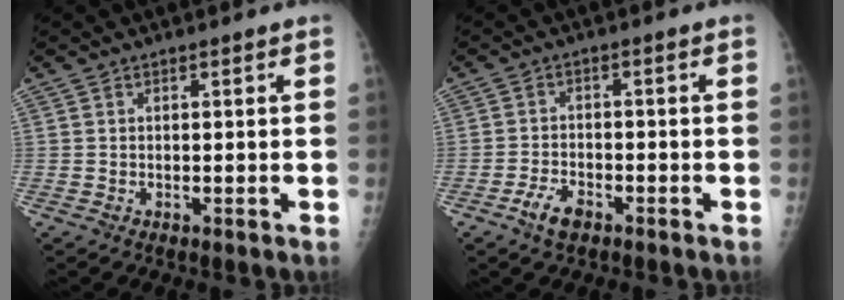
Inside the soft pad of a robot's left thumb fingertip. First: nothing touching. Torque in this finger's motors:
{"motor_torque": [-0.17, 0.18, 0.14, 0.12, 0.00]}